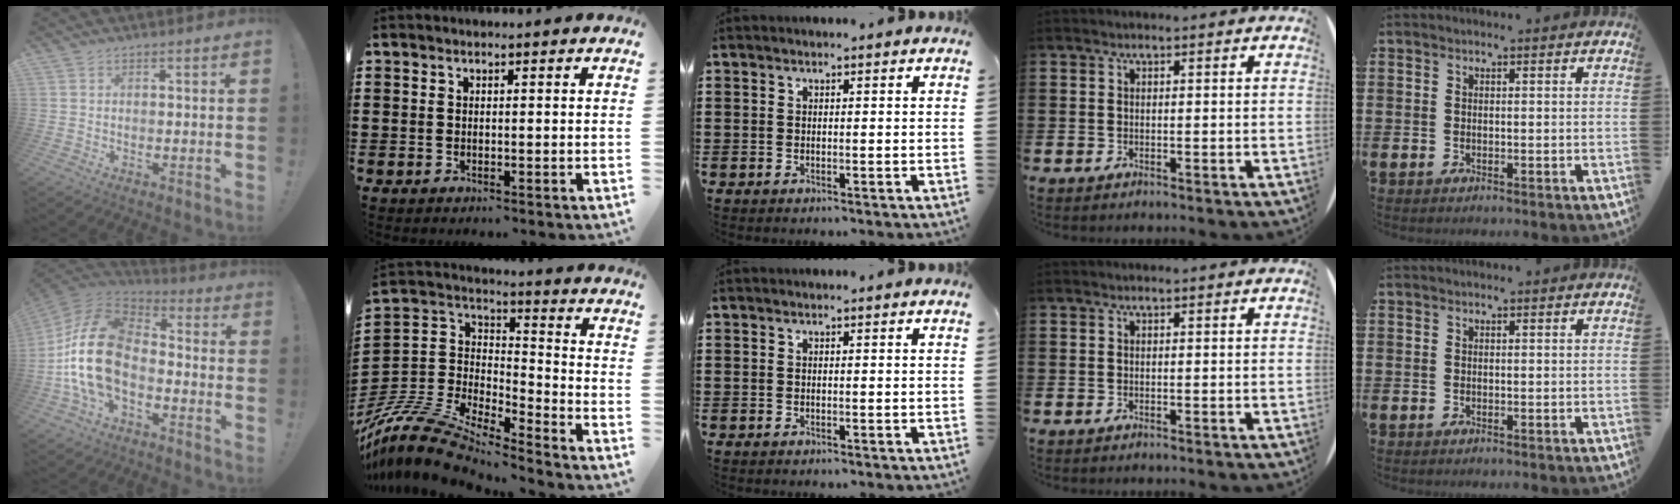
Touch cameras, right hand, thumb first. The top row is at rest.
{"thumb": {"total": 21.7, "force": [-3.0, 13.5, 16.8], "torque": [-0.339, 0.026, -0.044]}, "index": {"total": 11.2, "force": [-10.5, 2.1, 3.6], "torque": [-0.101, 0.004, -0.220]}}